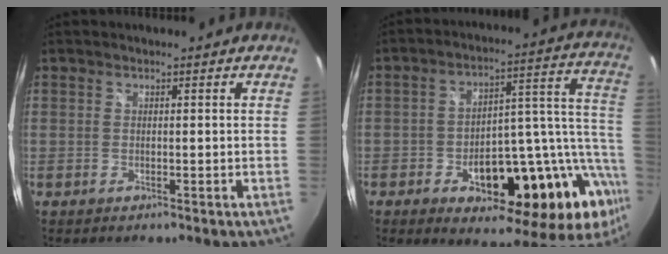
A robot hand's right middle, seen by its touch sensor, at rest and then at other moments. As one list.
[{"total": 26.0, "force": [-11.9, 11.7, 20.0], "torque": [-0.254, 0.020, -0.159]}]